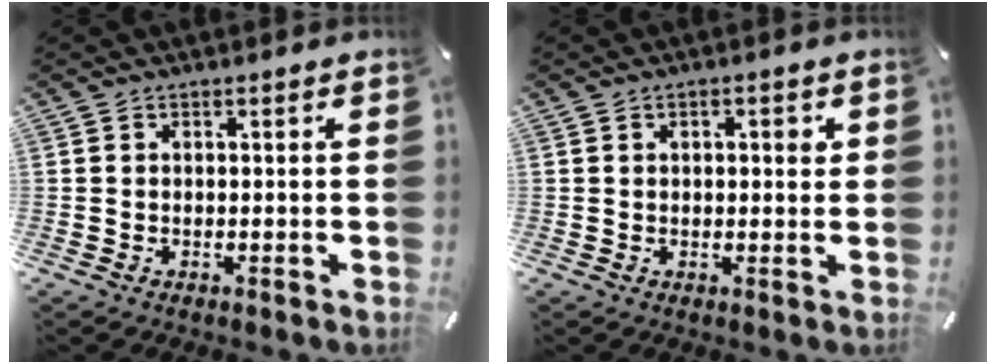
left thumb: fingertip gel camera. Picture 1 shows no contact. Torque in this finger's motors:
{"motor_torque": [-0.11, -0.14, 0.11, 0.14, -0.06]}